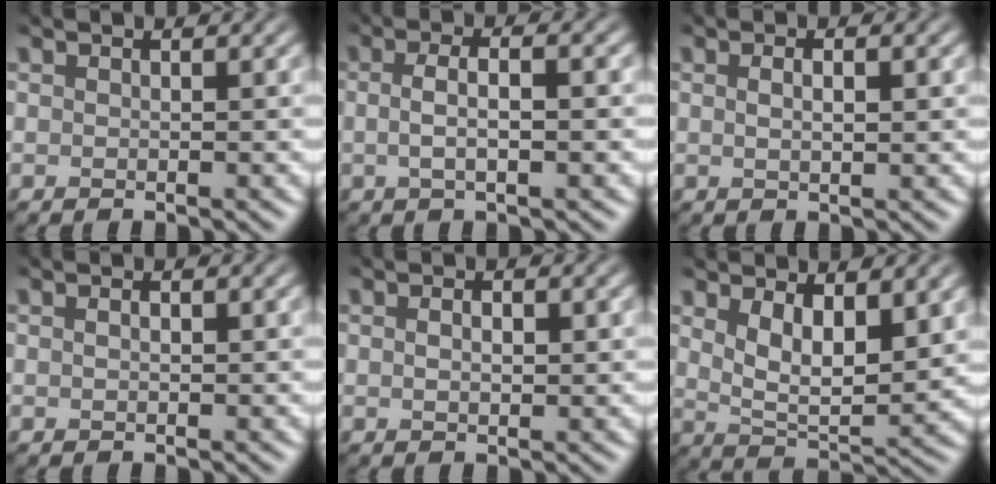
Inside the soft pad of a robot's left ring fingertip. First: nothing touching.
{"total": 2.8, "force": [-1.3, 0.6, 2.5], "torque": [-0.049, -0.004, -0.016]}
{"total": 1.7, "force": [-0.2, 0.6, 1.6], "torque": [-0.016, -0.003, -0.007]}
{"total": 0.5, "force": [-0.4, 0.1, 0.3], "torque": [-0.008, -0.005, -0.001]}
{"total": 1.2, "force": [-0.5, 0.3, 1.0], "torque": [-0.025, -0.007, 0.004]}
{"total": 5.3, "force": [1.0, 2.5, 4.6], "torque": [-0.095, -0.023, 0.034]}